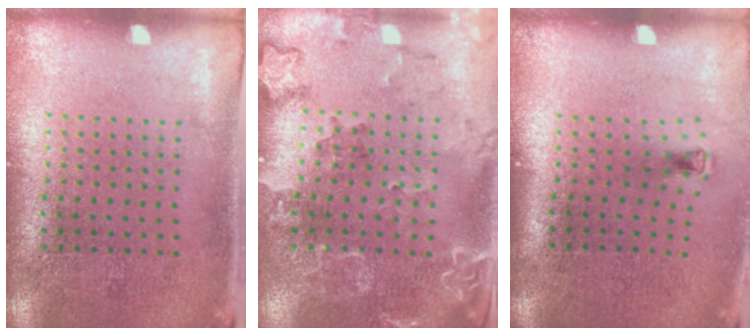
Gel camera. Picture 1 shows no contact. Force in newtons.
{"total": 2.0, "press": 1.9, "slide": 0.7}
{"total": 0.6, "press": 0.3, "slide": 0.6}